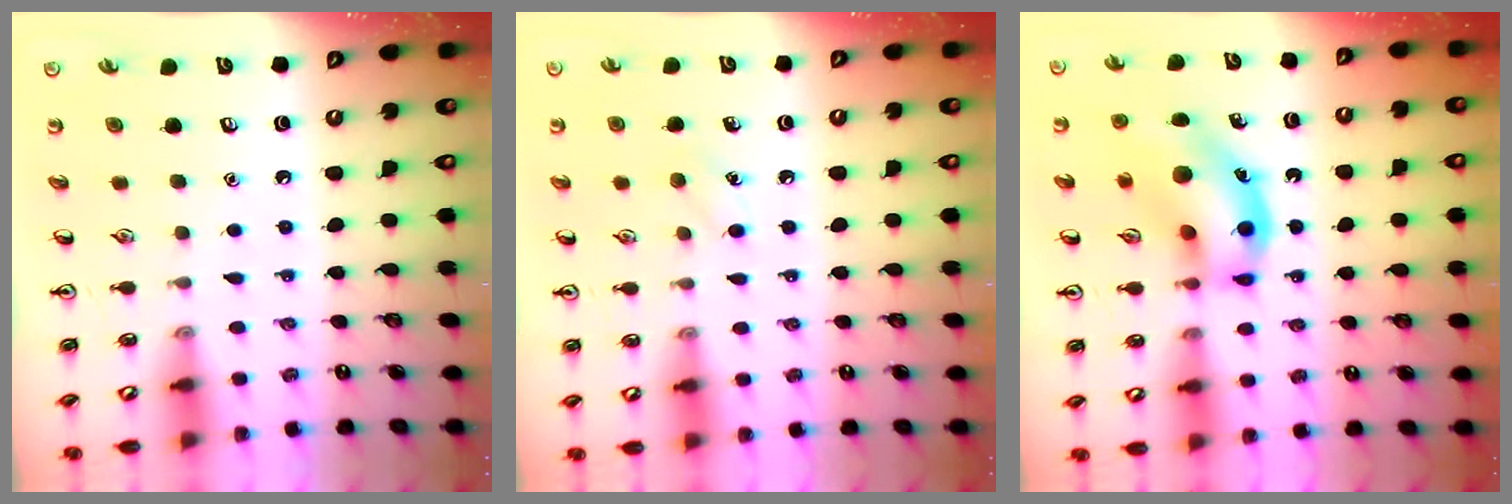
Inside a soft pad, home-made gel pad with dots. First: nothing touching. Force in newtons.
{"total": 4.9, "press": 4.7, "slide": 1.4}
{"total": 15.3, "press": 15.1, "slide": 2.8}